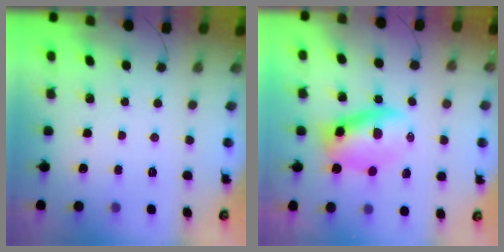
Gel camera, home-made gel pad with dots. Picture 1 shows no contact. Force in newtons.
{"total": 6.9, "press": 6.6, "slide": 2.0}